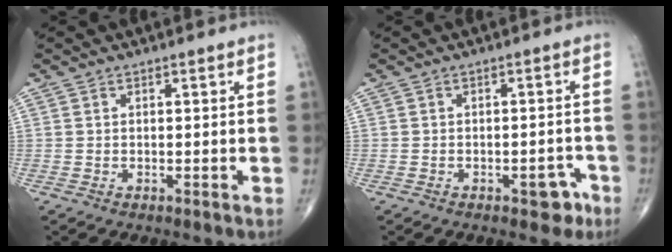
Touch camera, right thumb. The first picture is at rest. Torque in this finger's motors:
{"motor_torque": [3.77, 1.24, 1.30, -1.47, 0.71]}